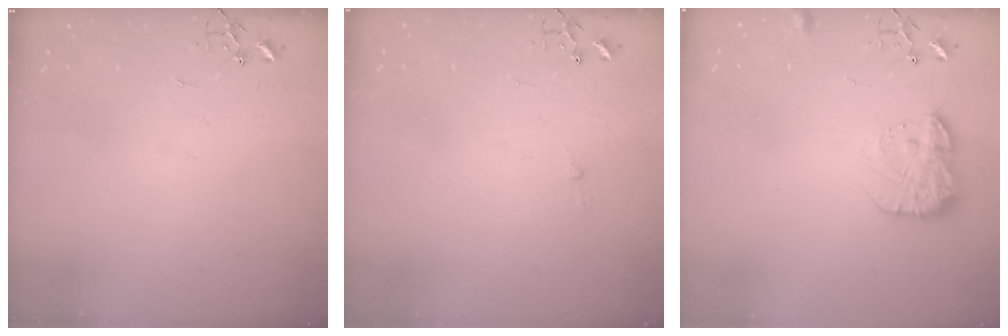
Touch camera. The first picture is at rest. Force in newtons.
{"total": 2.6, "press": 2.5, "slide": 0.4}
{"total": 13.9, "press": 13.9, "slide": 1.0}